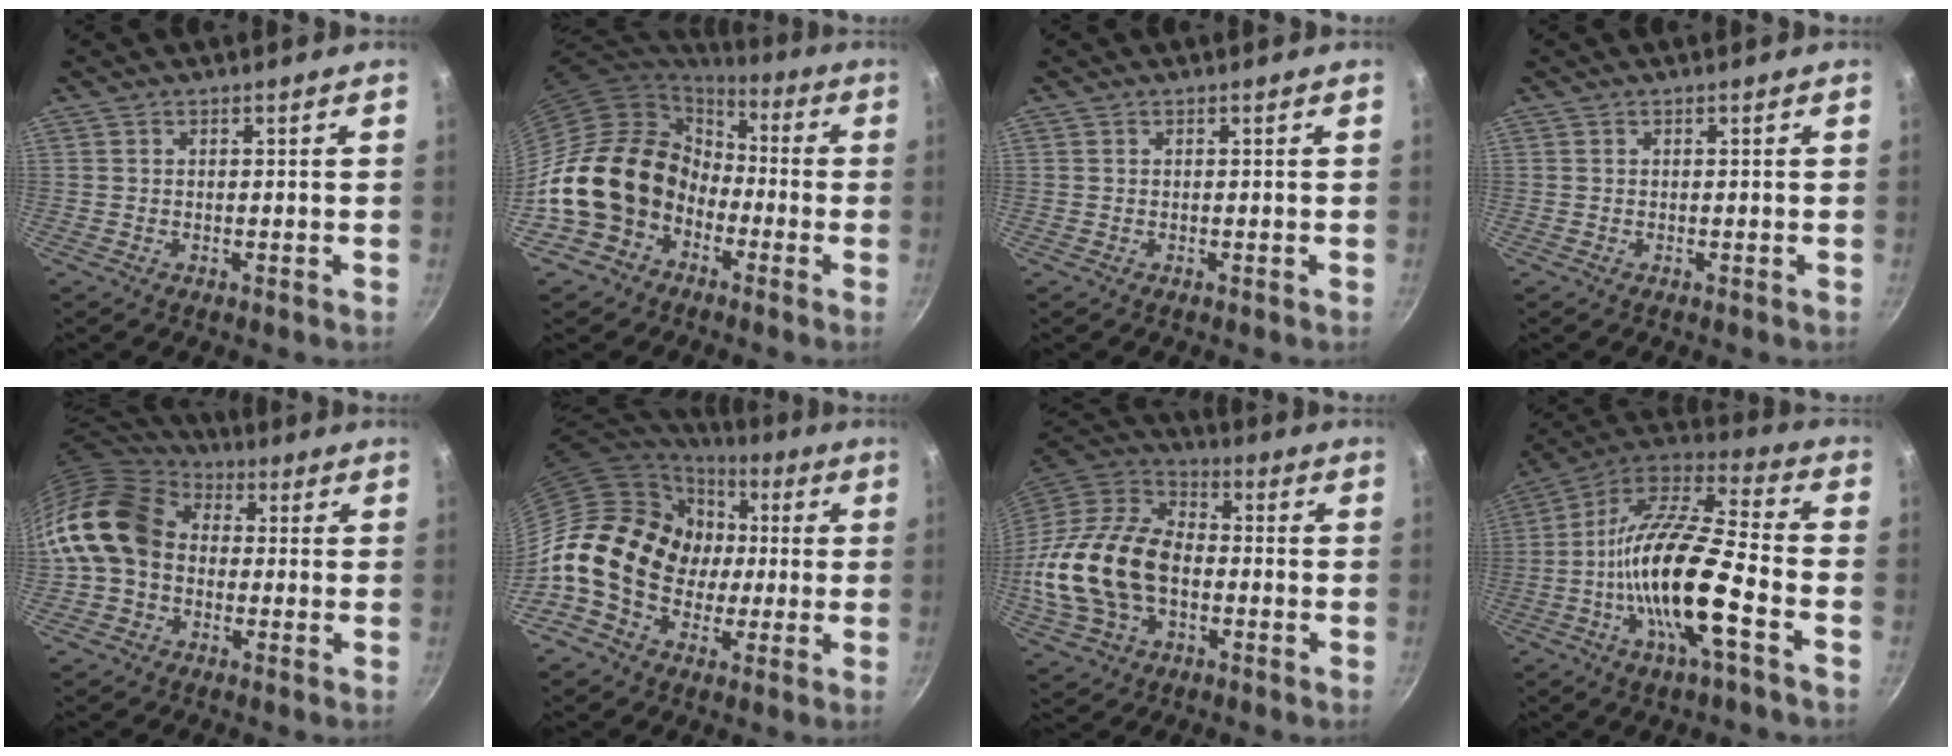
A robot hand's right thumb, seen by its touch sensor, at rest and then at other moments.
{"total": 17.8, "force": [-5.2, 14.5, 8.9], "torque": [-0.125, 0.057, -0.088]}
{"total": 0.0}
{"total": 0.0}
{"total": 16.0, "force": [0.3, 12.5, 10.0], "torque": [-0.173, 0.033, -0.011]}
{"total": 20.0, "force": [-0.4, 16.1, 11.9], "torque": [-0.184, 0.041, -0.010]}
{"total": 21.7, "force": [-3.1, 14.4, 16.0], "torque": [-0.299, 0.035, -0.063]}
{"total": 20.6, "force": [-6.1, 5.4, 18.9], "torque": [-0.346, 0.036, -0.130]}